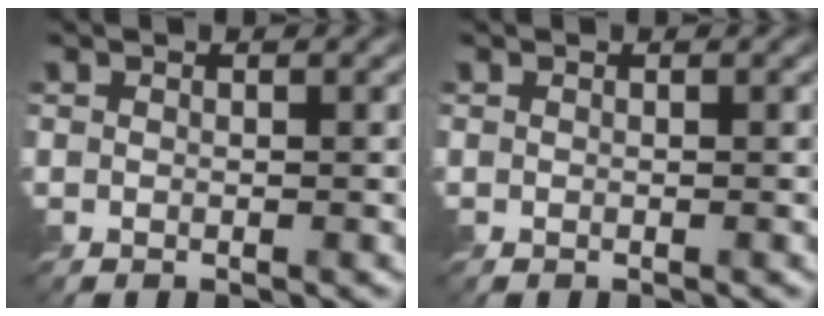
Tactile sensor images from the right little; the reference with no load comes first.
{"total": 0.0}